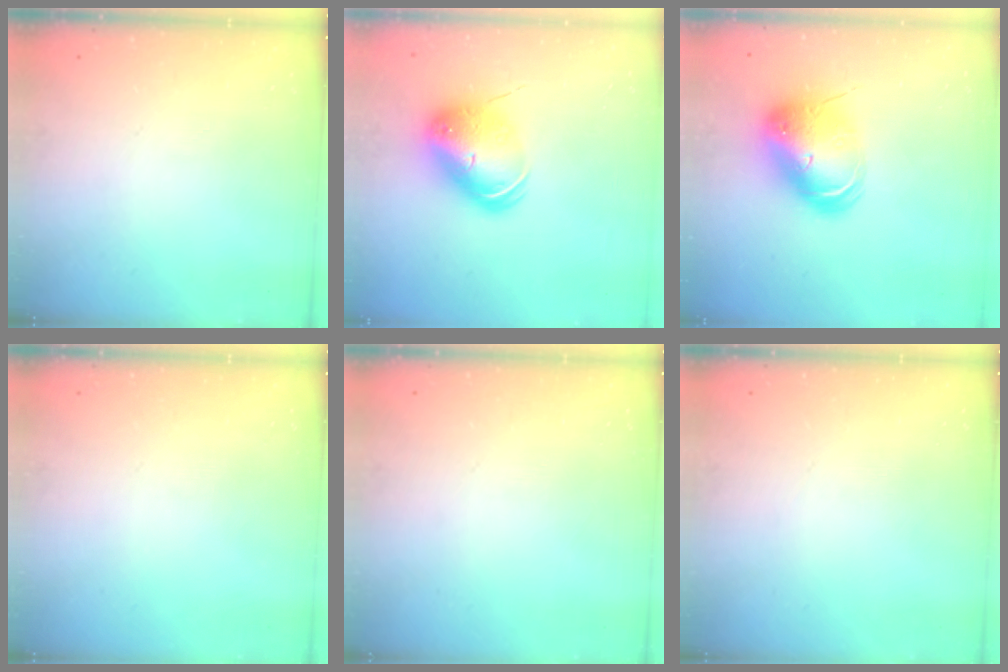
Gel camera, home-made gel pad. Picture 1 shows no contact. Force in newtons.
{"total": 12.8, "press": 12.8, "slide": 1.1}
{"total": 13.6, "press": 13.3, "slide": 2.5}
{"total": 0.0}
{"total": 0.0}
{"total": 0.0}